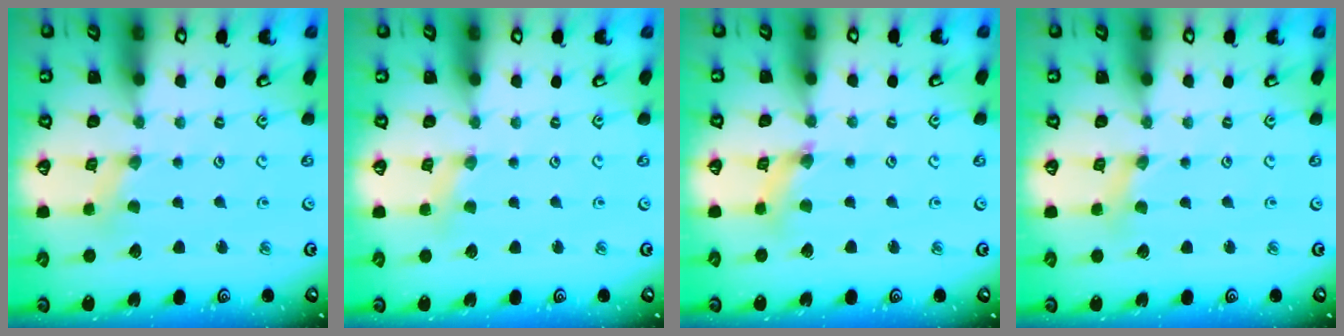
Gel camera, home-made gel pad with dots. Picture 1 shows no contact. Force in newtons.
{"total": 1.8, "press": 1.7, "slide": 0.4}
{"total": 2.7, "press": 2.7, "slide": 0.4}
{"total": 1.0, "press": 1.0, "slide": 0.2}